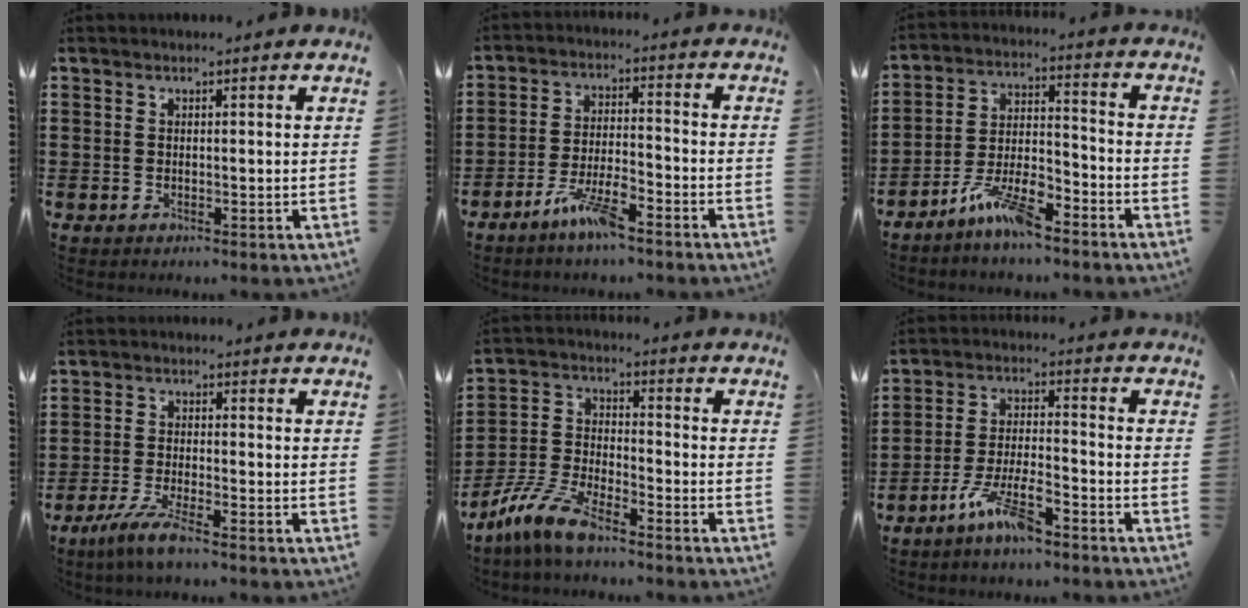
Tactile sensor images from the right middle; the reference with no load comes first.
{"total": 6.3, "force": [-4.7, 1.0, 4.1], "torque": [-0.094, -0.004, -0.090]}
{"total": 8.2, "force": [-6.4, 1.8, 4.8], "torque": [-0.109, 0.001, -0.125]}
{"total": 5.2, "force": [-3.9, 0.3, 3.4], "torque": [-0.082, -0.016, -0.078]}
{"total": 8.4, "force": [-7.2, 1.5, 4.1], "torque": [-0.108, 0.001, -0.146]}
{"total": 7.8, "force": [-5.5, 1.6, 5.3], "torque": [-0.117, -0.003, -0.105]}